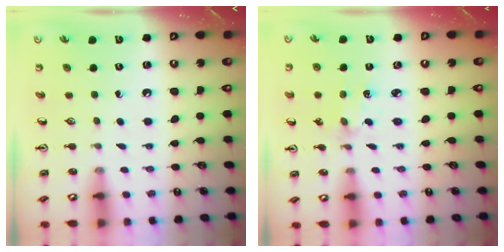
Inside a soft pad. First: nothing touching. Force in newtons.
{"total": 2.5, "press": 2.4, "slide": 0.3}